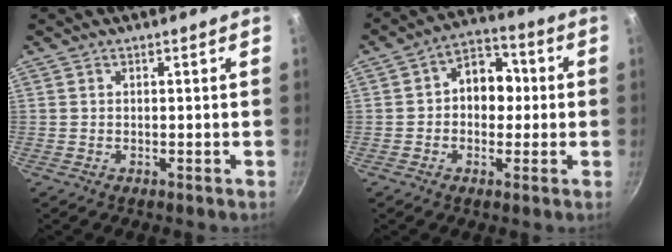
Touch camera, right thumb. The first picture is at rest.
{"total": 9.3, "force": [0.3, 7.1, 6.0], "torque": [-0.035, 0.023, -0.010]}